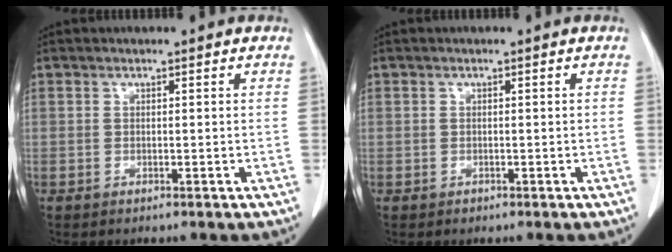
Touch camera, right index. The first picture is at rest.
{"total": 0.7, "force": [-0.3, 0.7, 0.0], "torque": [0.000, 0.005, -0.006]}